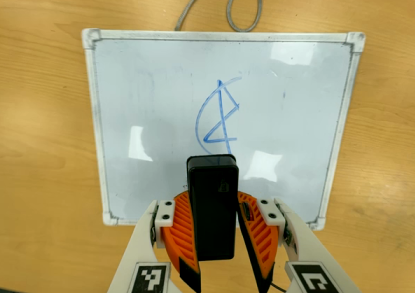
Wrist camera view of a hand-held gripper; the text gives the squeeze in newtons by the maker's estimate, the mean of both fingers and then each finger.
{"total": 7.6, "left": 8.0, "right": 7.2}